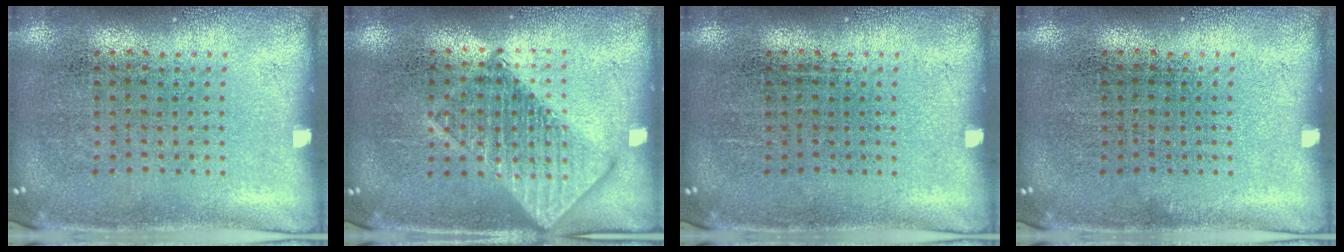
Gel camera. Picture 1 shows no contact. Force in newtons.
{"total": 2.7, "press": 2.7, "slide": 0.3}
{"total": 0.0}
{"total": 0.0}